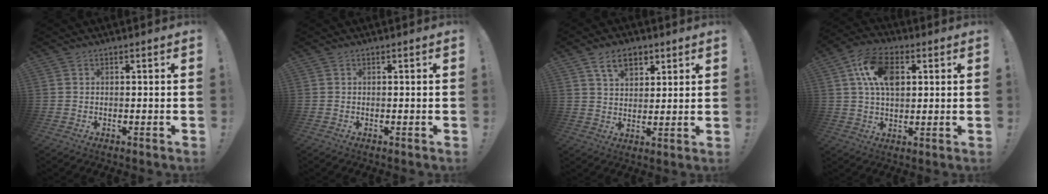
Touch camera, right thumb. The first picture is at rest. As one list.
[{"total": 0.0}, {"total": 8.6, "force": [4.8, 5.3, 4.8], "torque": [-0.078, -0.007, 0.090]}, {"total": 13.8, "force": [4.1, 8.5, 10.1], "torque": [-0.171, 0.008, 0.077]}]